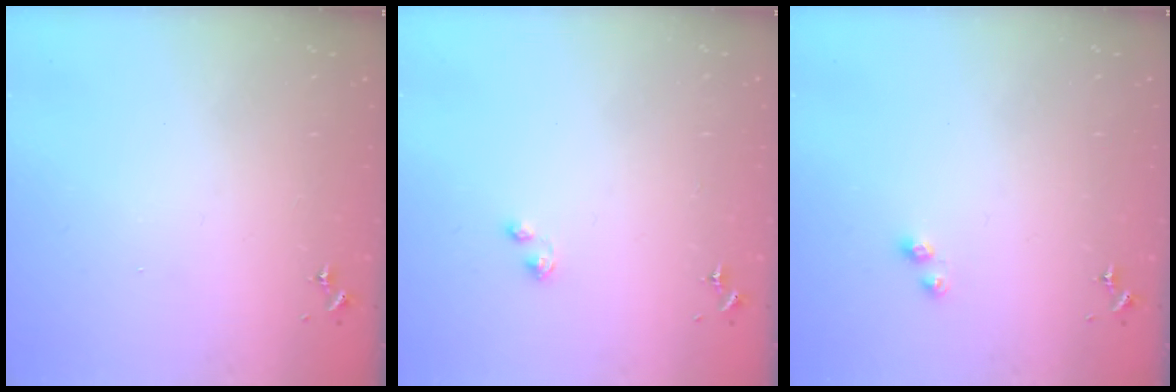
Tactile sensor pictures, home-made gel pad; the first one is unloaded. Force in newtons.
{"total": 3.4, "press": 3.4, "slide": 0.5}
{"total": 3.4, "press": 3.3, "slide": 0.5}